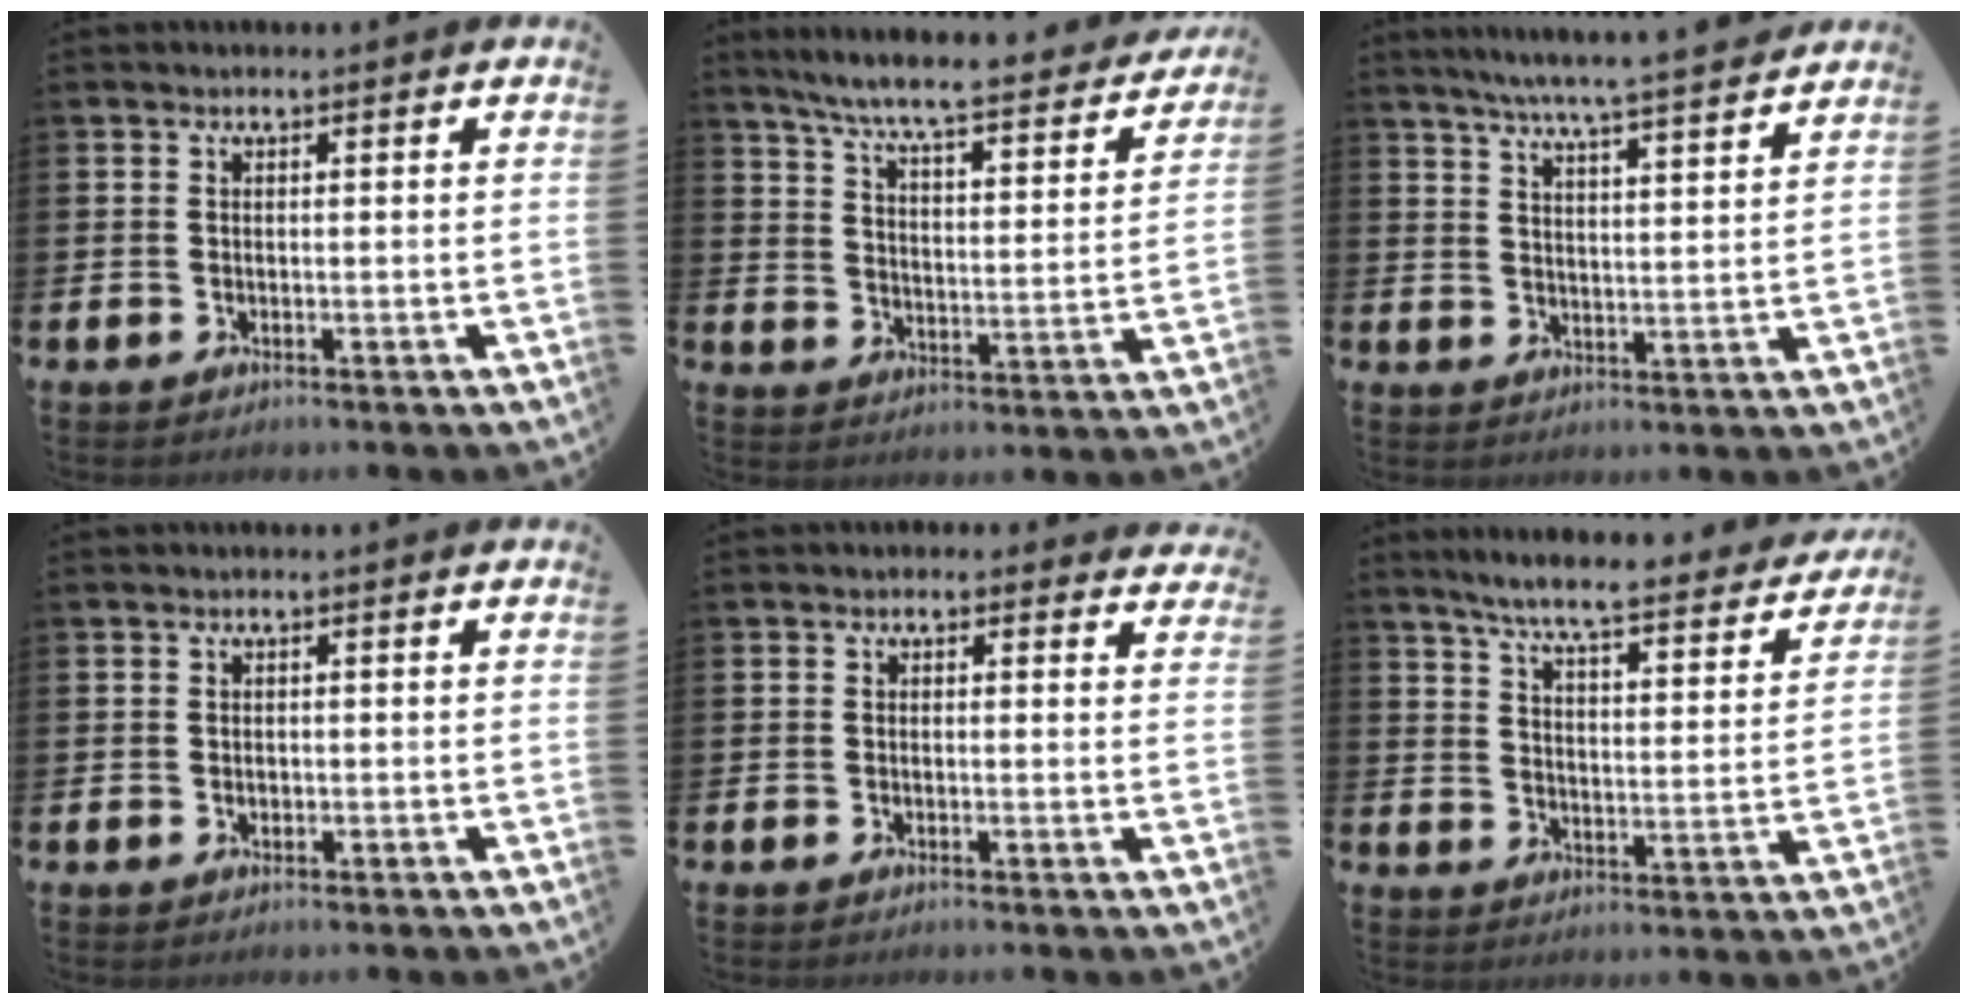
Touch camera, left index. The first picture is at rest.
{"total": 7.1, "force": [6.4, 0.3, 3.1], "torque": [-0.084, -0.051, 0.103]}
{"total": 6.5, "force": [6.2, -0.5, 2.1], "torque": [-0.058, -0.038, 0.107]}
{"total": 0.6, "force": [0.0, 0.5, 0.3], "torque": [-0.004, 0.004, -0.001]}
{"total": 0.6, "force": [0.3, 0.5, 0.2], "torque": [-0.003, 0.008, 0.004]}
{"total": 6.9, "force": [6.2, 0.0, 2.8], "torque": [-0.076, -0.048, 0.101]}